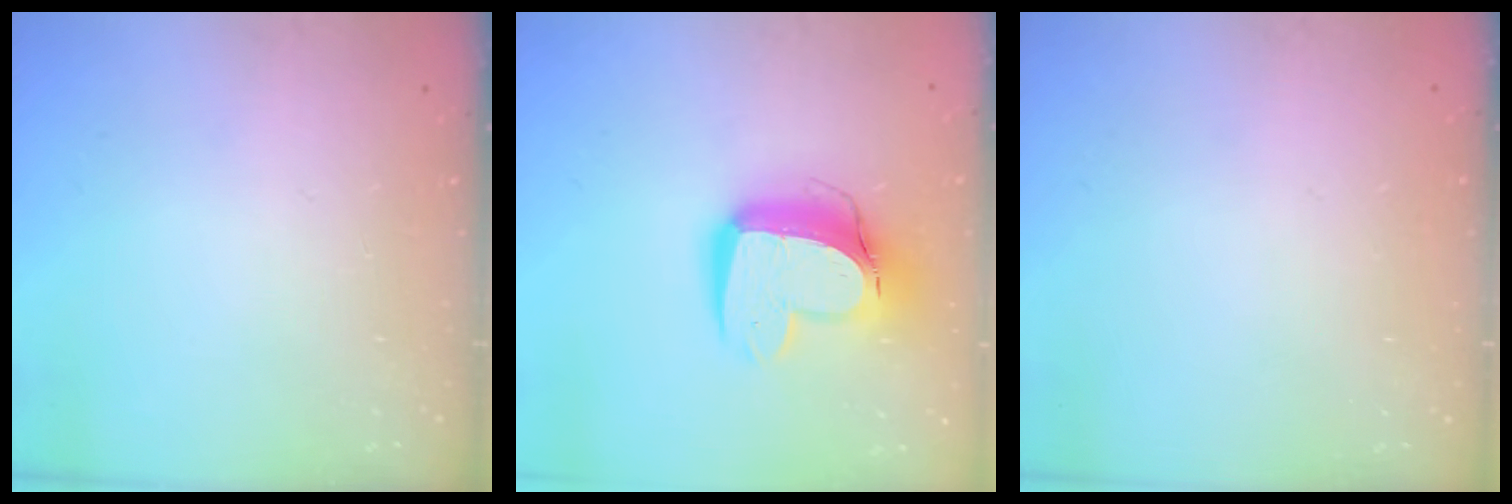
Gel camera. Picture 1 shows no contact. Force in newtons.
{"total": 13.6, "press": 13.5, "slide": 1.4}
{"total": 0.0}